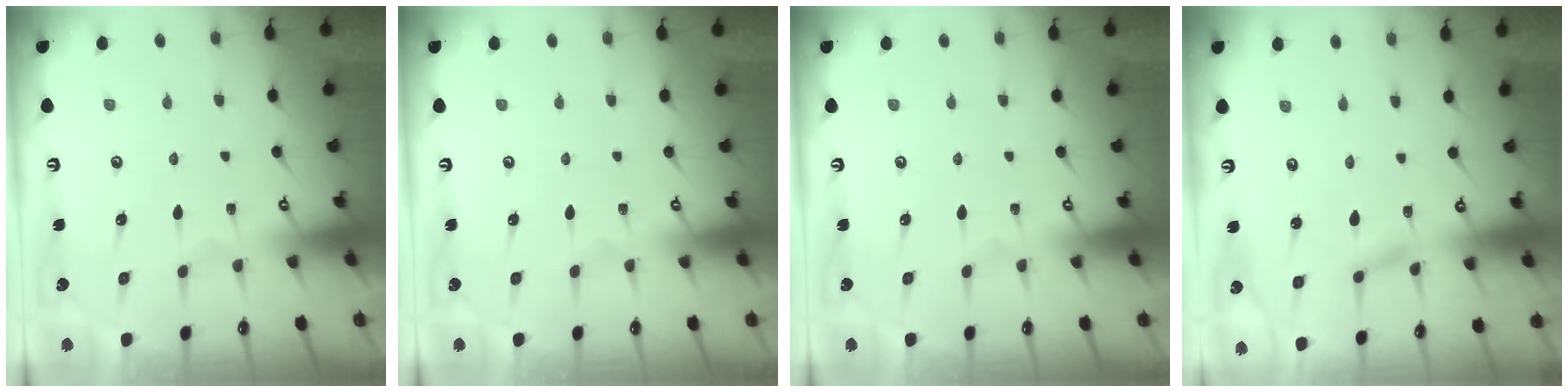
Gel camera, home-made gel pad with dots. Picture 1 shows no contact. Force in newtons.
{"total": 0.0}
{"total": 0.0}
{"total": 1.5, "press": 1.5, "slide": 0.2}